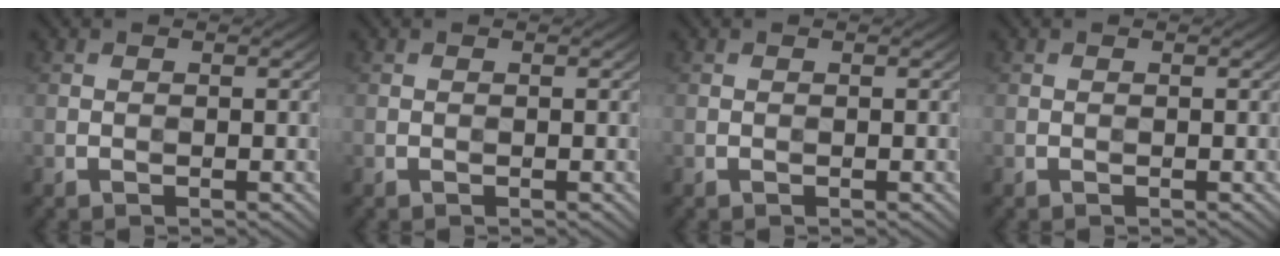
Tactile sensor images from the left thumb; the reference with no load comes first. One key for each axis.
{"total": 0.0}
{"total": 0.0}
{"total": 0.0}